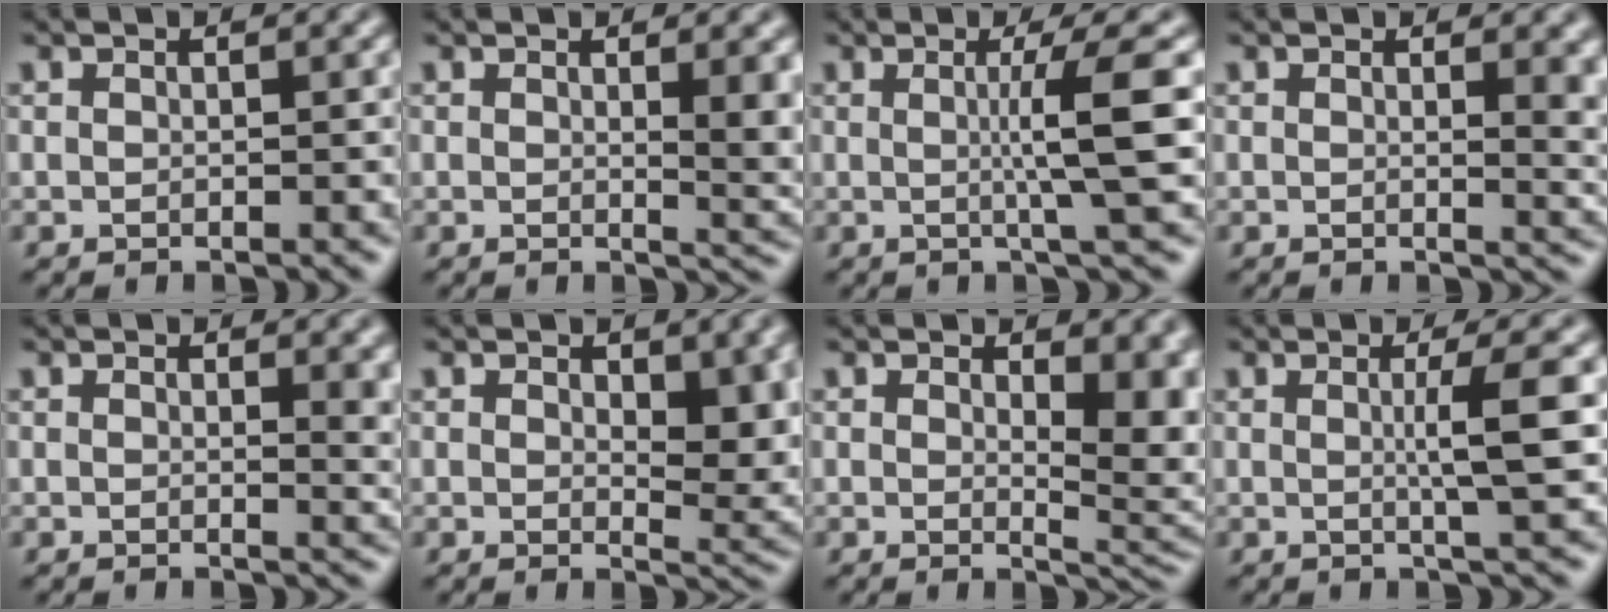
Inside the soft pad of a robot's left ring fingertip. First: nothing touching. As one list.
[{"total": 3.4, "force": [0.8, 1.0, 3.2], "torque": [-0.031, -0.004, 0.013]}, {"total": 4.8, "force": [0.3, 0.5, 4.7], "torque": [-0.073, 0.004, 0.001]}, {"total": 3.9, "force": [1.0, 1.6, 3.4], "torque": [-0.028, -0.004, 0.015]}, {"total": 2.8, "force": [0.8, 1.0, 2.5], "torque": [-0.024, -0.003, 0.012]}, {"total": 5.5, "force": [1.2, 2.9, 4.5], "torque": [-0.057, -0.010, 0.024]}, {"total": 6.8, "force": [1.3, 3.2, 5.9], "torque": [-0.057, -0.015, 0.032]}, {"total": 3.6, "force": [0.3, 0.5, 3.6], "torque": [-0.056, -0.001, -0.001]}]